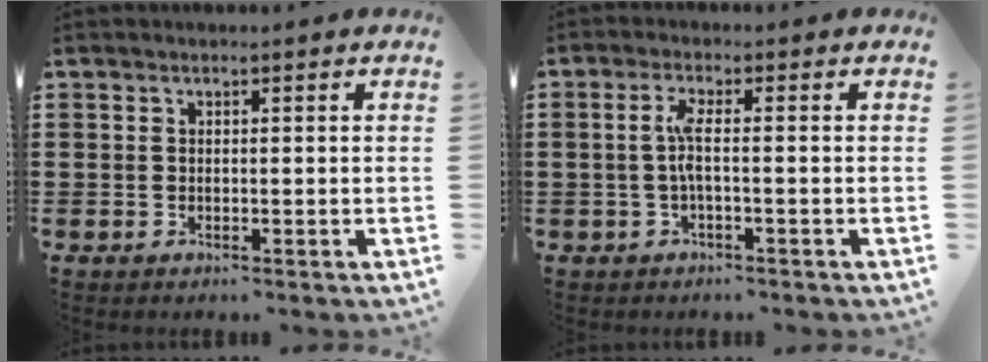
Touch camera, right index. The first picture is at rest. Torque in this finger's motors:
{"motor_torque": [0.87, -0.43, 0.22, 0.11]}